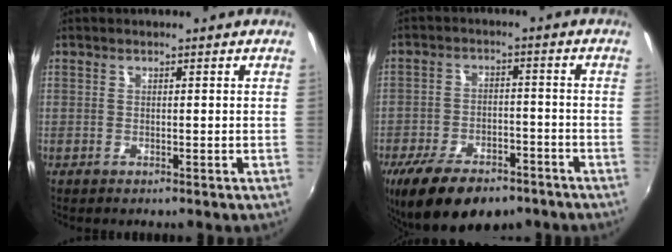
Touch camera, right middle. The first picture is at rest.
{"total": 16.1, "force": [-11.2, 7.2, 9.0], "torque": [-0.193, -0.028, -0.174]}